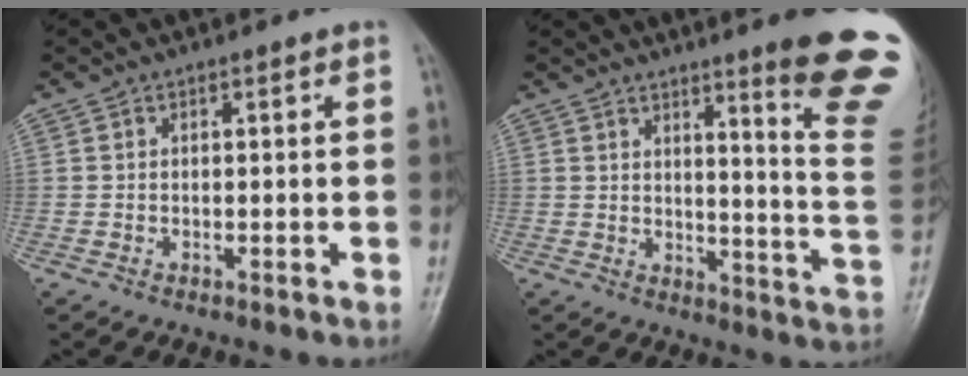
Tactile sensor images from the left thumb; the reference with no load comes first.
{"total": 16.8, "force": [11.1, 0.9, 12.6], "torque": [-0.128, -0.090, 0.136]}